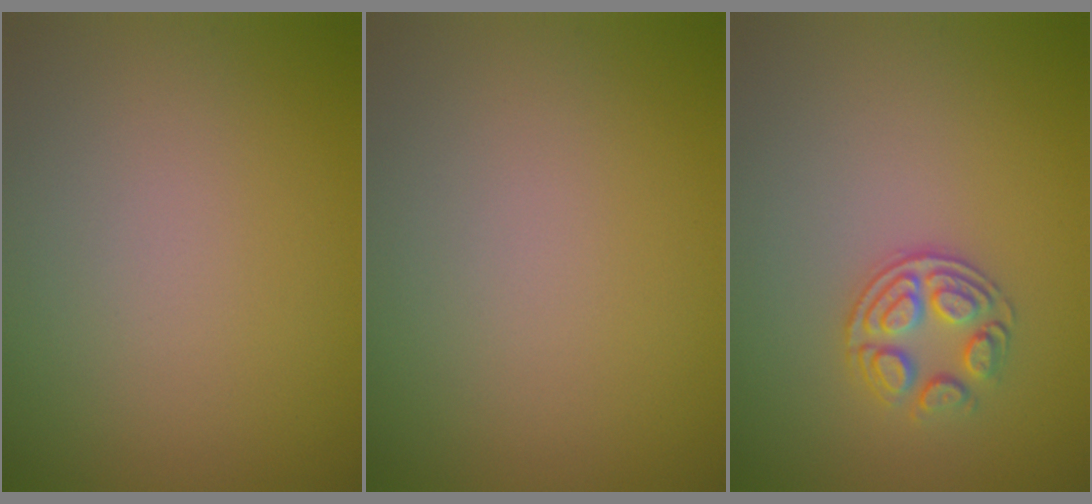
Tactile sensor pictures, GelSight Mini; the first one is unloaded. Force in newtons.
{"total": 0.0}
{"total": 2.9, "press": 2.5, "slide": 1.4}